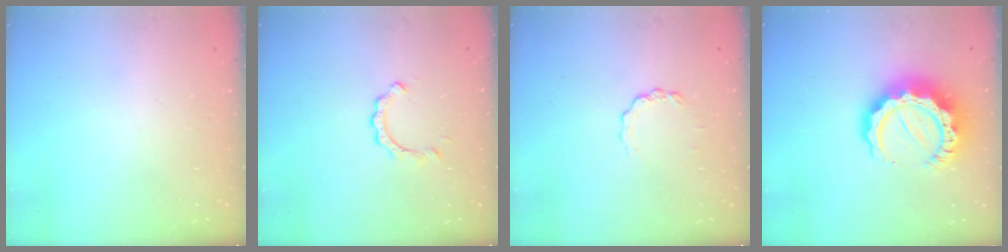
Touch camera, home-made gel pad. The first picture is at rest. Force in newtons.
{"total": 2.4, "press": 2.4, "slide": 0.3}
{"total": 2.8, "press": 2.8, "slide": 0.3}
{"total": 15.2, "press": 15.1, "slide": 1.3}